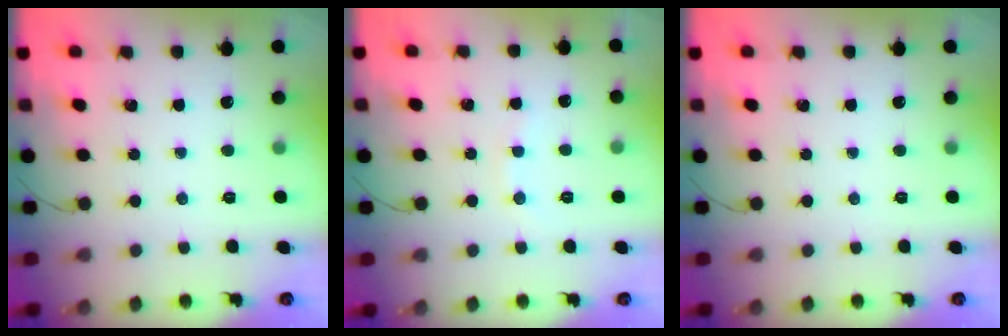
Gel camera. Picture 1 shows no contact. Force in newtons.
{"total": 4.6, "press": 4.4, "slide": 1.2}
{"total": 0.0}